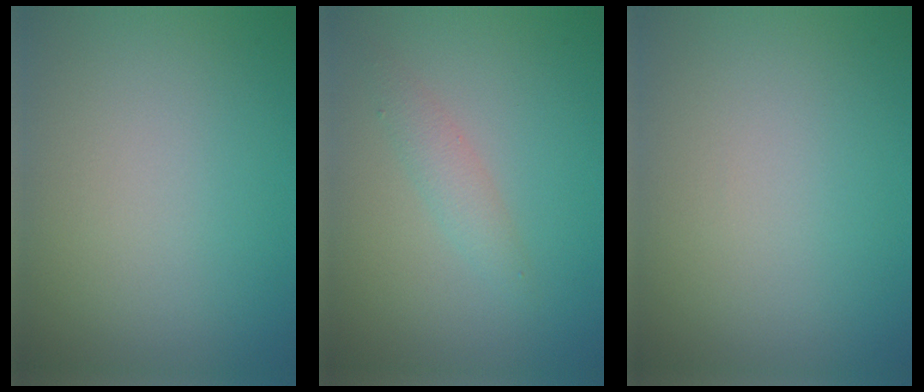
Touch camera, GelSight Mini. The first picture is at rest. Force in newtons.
{"total": 1.7, "press": 1.7, "slide": 0.1}
{"total": 0.0}